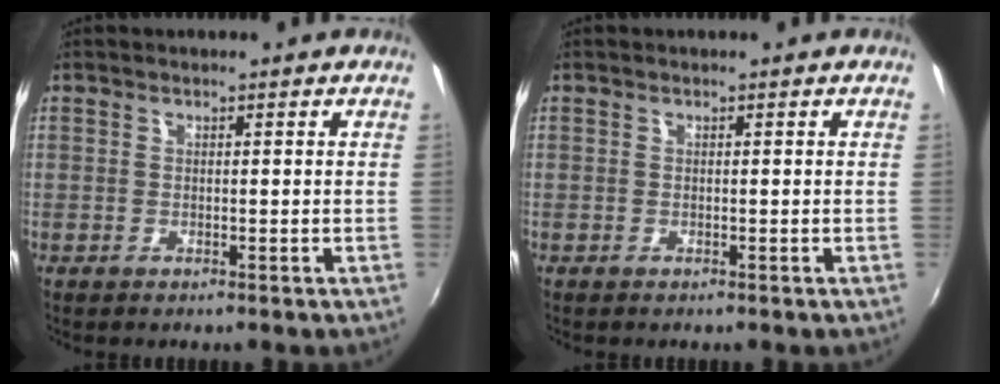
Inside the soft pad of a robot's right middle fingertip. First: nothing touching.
{"total": 0.0}